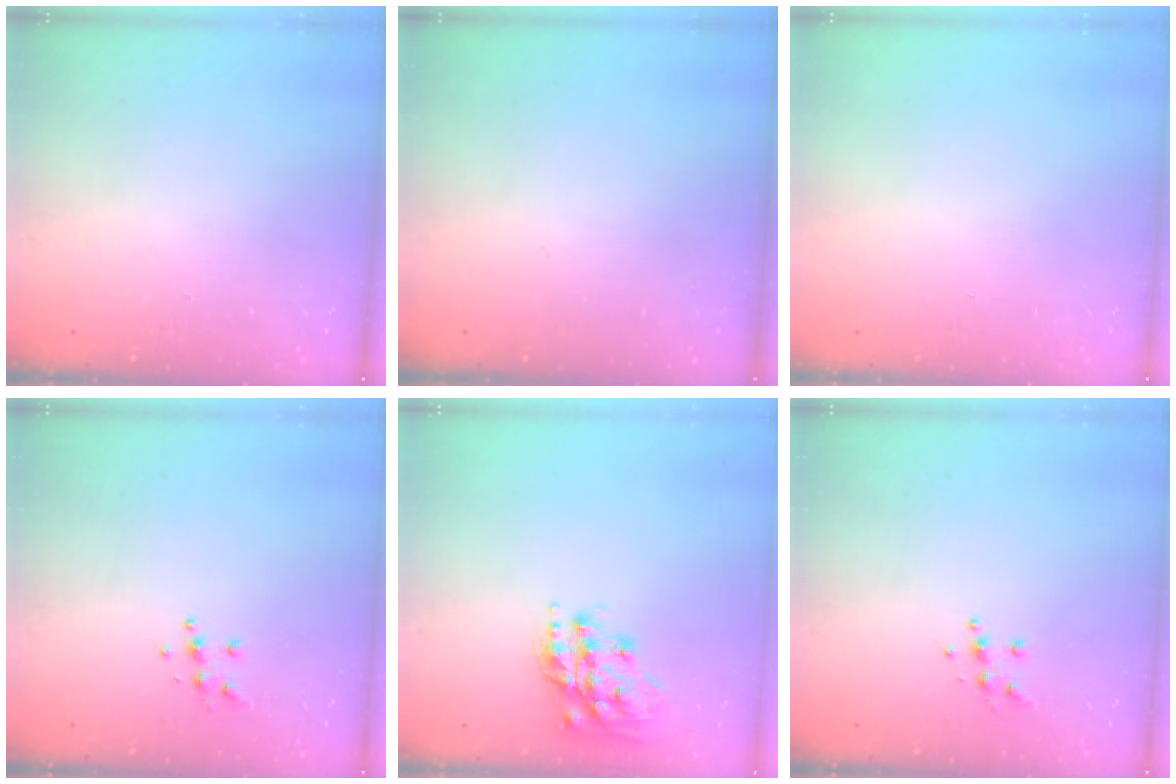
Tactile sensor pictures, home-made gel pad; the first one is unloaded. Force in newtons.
{"total": 0.0}
{"total": 0.0}
{"total": 5.6, "press": 5.6, "slide": 0.6}
{"total": 16.1, "press": 16.0, "slide": 1.3}
{"total": 5.6, "press": 5.6, "slide": 0.6}